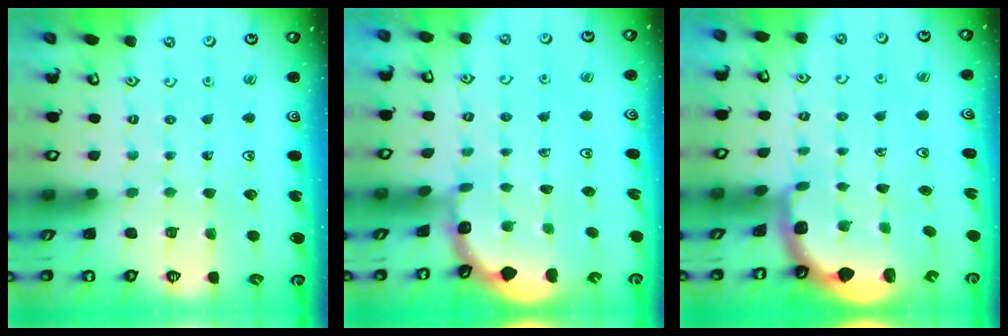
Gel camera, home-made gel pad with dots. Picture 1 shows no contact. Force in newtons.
{"total": 1.6, "press": 1.6, "slide": 0.2}
{"total": 2.0, "press": 1.8, "slide": 0.9}